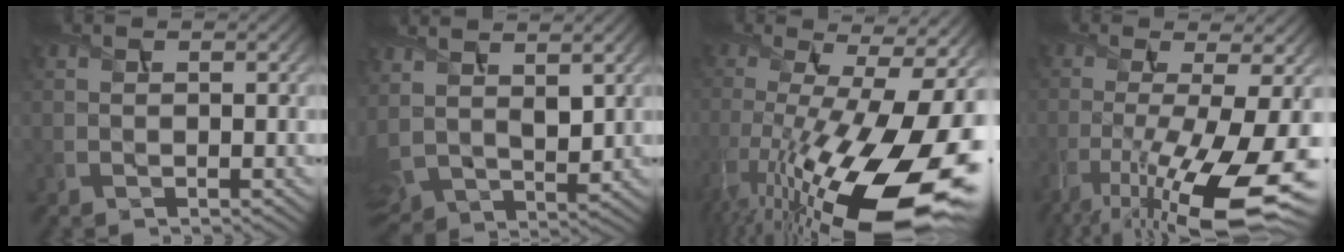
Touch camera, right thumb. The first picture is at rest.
{"total": 8.6, "force": [3.7, 4.7, 6.3], "torque": [-0.167, -0.005, 0.083]}
{"total": 21.0, "force": [-7.7, 6.7, 18.3], "torque": [-0.331, -0.028, -0.126]}
{"total": 14.8, "force": [-6.5, 3.3, 12.8], "torque": [-0.235, -0.024, -0.102]}